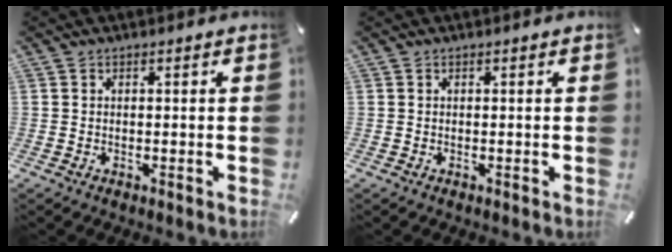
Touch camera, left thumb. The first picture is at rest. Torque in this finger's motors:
{"motor_torque": [-0.01, 0.01, -0.04, 0.04, 0.00]}